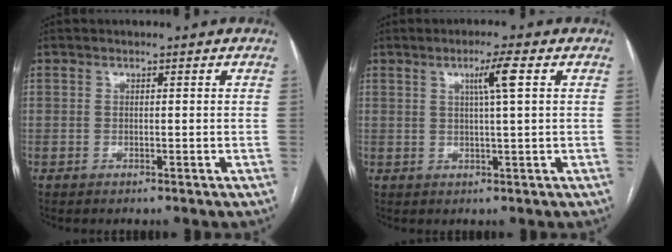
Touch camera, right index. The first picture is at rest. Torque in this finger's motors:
{"motor_torque": [0.52, 0.41, 0.13, 0.07]}